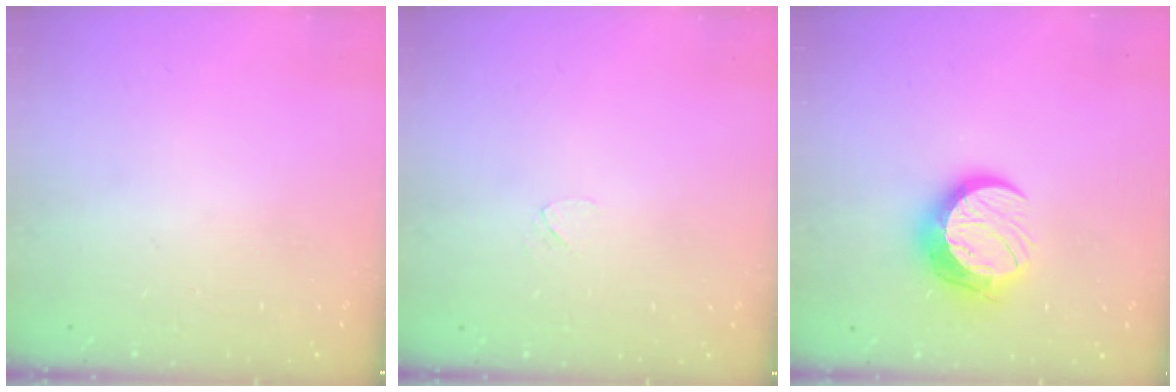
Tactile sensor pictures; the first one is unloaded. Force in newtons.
{"total": 3.1, "press": 3.1, "slide": 0.4}
{"total": 11.3, "press": 11.3, "slide": 0.9}